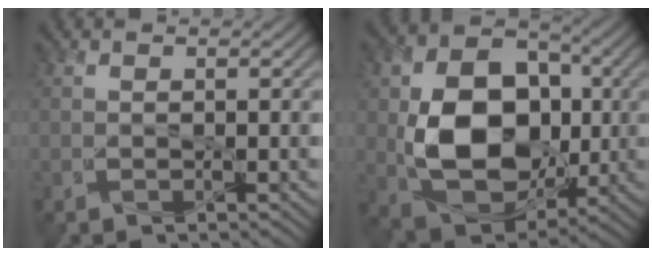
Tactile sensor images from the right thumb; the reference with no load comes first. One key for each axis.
{"total": 12.8, "fx": -0.2, "fy": 9.6, "fz": 8.5, "tx": -0.146, "ty": -0.006, "tz": 0.002}